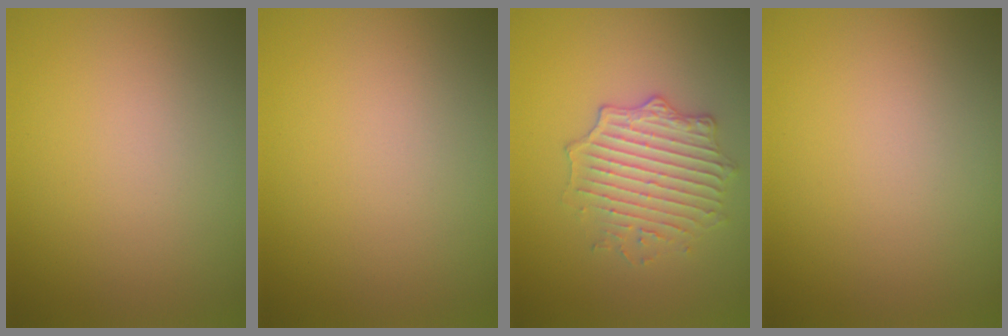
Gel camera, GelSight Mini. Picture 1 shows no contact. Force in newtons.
{"total": 0.0}
{"total": 3.9, "press": 3.5, "slide": 1.6}
{"total": 0.0}